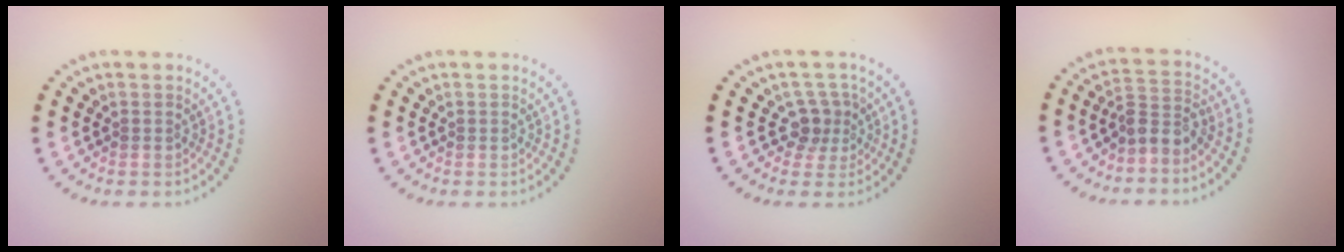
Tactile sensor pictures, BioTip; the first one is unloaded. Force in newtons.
{"total": 0.0}
{"total": 2.4, "press": 1.8, "slide": 1.5}
{"total": 2.6, "press": 1.9, "slide": 1.7}